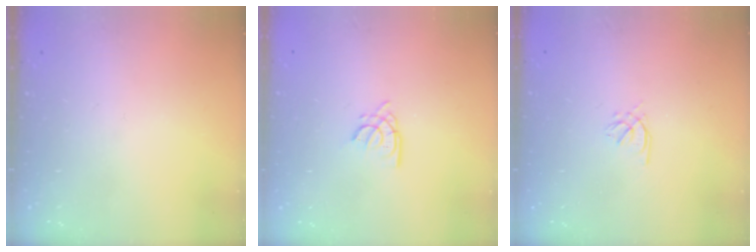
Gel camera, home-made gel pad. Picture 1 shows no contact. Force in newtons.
{"total": 3.3, "press": 3.3, "slide": 0.3}
{"total": 0.9, "press": 0.8, "slide": 0.4}